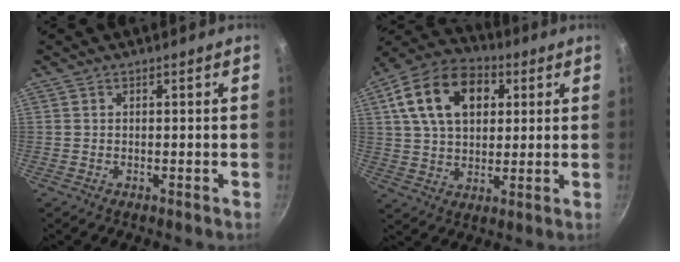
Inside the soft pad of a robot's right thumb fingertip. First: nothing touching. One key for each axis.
{"total": 17.1, "fx": 5.3, "fy": 11.4, "fz": 11.5, "tx": -0.180, "ty": 0.011, "tz": 0.079}